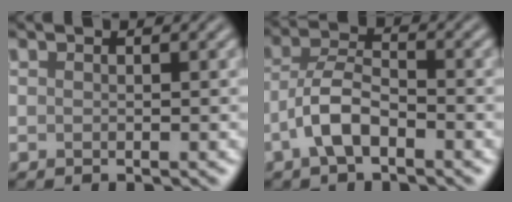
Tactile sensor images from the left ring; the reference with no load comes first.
{"total": 4.1, "force": [-2.0, 1.8, 3.2], "torque": [-0.061, 0.010, -0.047]}